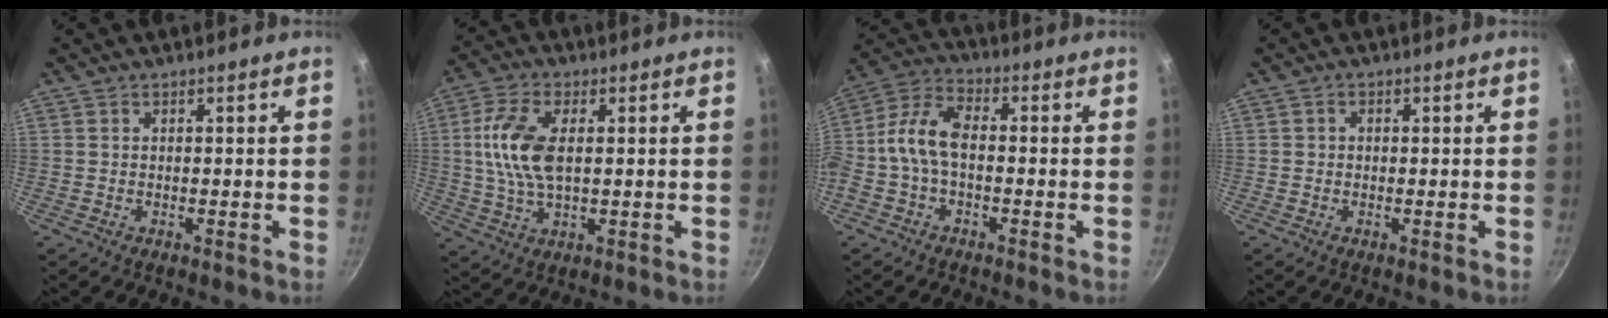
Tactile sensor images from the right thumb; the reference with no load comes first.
{"total": 10.9, "force": [1.4, 5.6, 9.2], "torque": [-0.184, 0.007, 0.024]}
{"total": 9.3, "force": [-1.3, 5.3, 7.5], "torque": [-0.157, 0.041, -0.042]}
{"total": 1.1, "force": [0.0, 0.9, 0.5], "torque": [-0.007, 0.004, -0.001]}